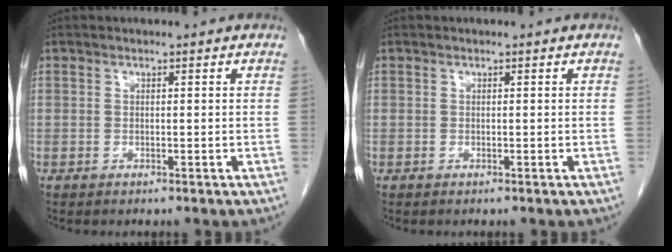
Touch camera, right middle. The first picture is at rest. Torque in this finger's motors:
{"motor_torque": [-0.19, 0.19, -0.04, -0.01]}